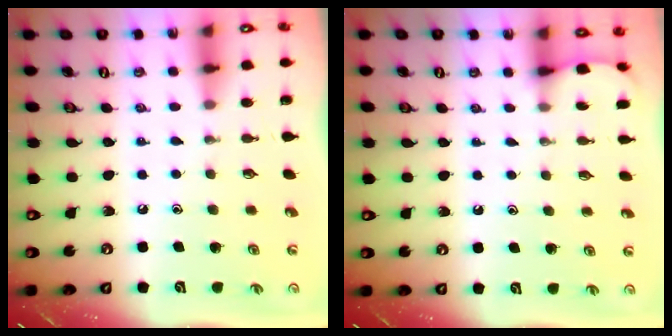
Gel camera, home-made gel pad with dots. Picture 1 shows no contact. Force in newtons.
{"total": 2.5, "press": 2.5, "slide": 0.3}